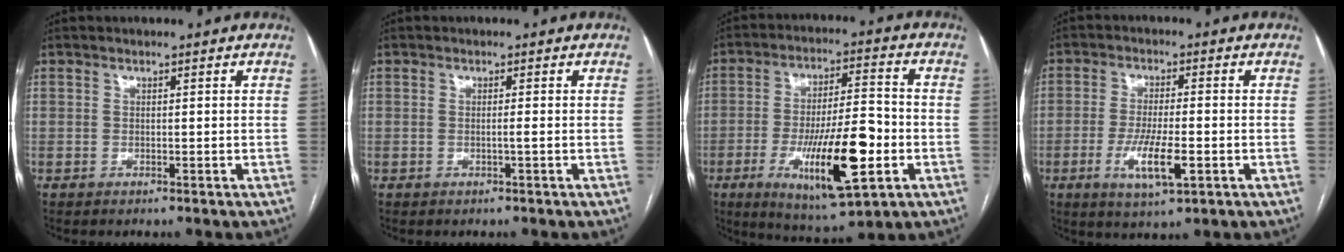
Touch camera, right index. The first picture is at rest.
{"total": 0.9, "force": [-0.2, -0.2, 0.8], "torque": [-0.011, 0.000, -0.006]}
{"total": 16.7, "force": [-5.1, 3.5, 15.5], "torque": [-0.272, -0.010, -0.076]}
{"total": 7.7, "force": [-2.5, 1.3, 7.2], "torque": [-0.137, -0.014, -0.042]}